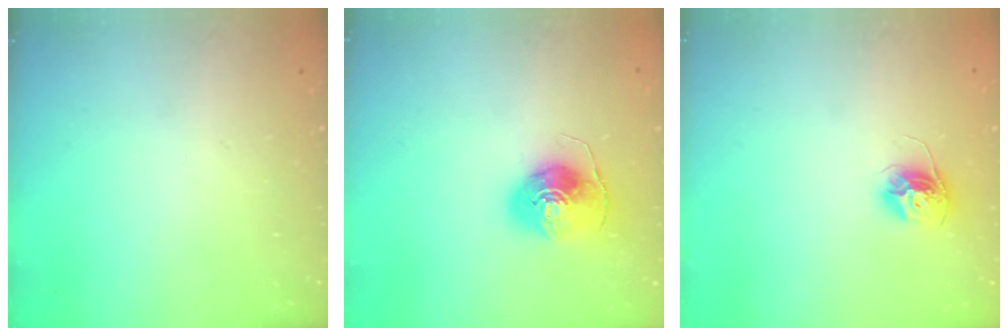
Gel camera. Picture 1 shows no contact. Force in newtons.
{"total": 8.8, "press": 8.7, "slide": 1.0}
{"total": 10.8, "press": 10.8, "slide": 0.8}